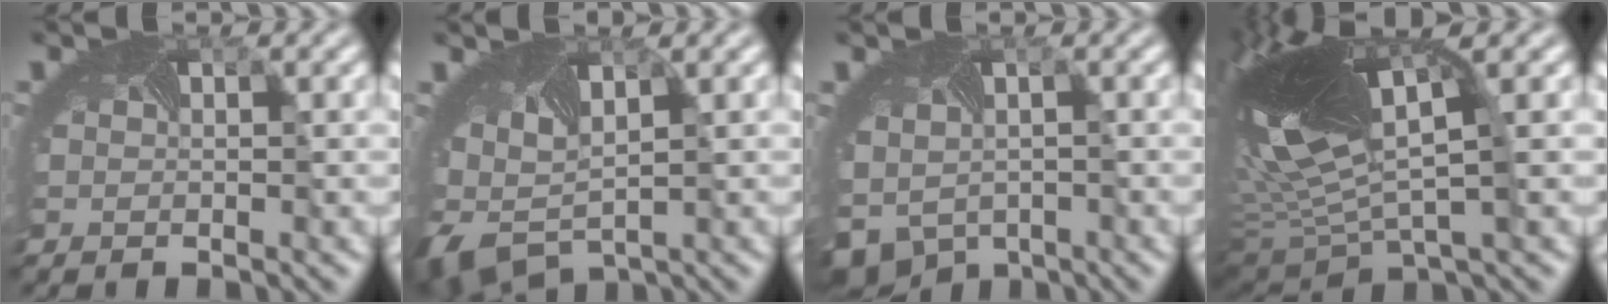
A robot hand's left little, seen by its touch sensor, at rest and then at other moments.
{"total": 6.6, "force": [-0.8, 3.3, 5.7], "torque": [-0.122, -0.038, -0.003]}
{"total": 5.0, "force": [-2.4, 3.7, 2.3], "torque": [-0.055, -0.046, -0.025]}
{"total": 10.9, "force": [1.7, 4.0, 10.0], "torque": [-0.246, -0.013, 0.034]}